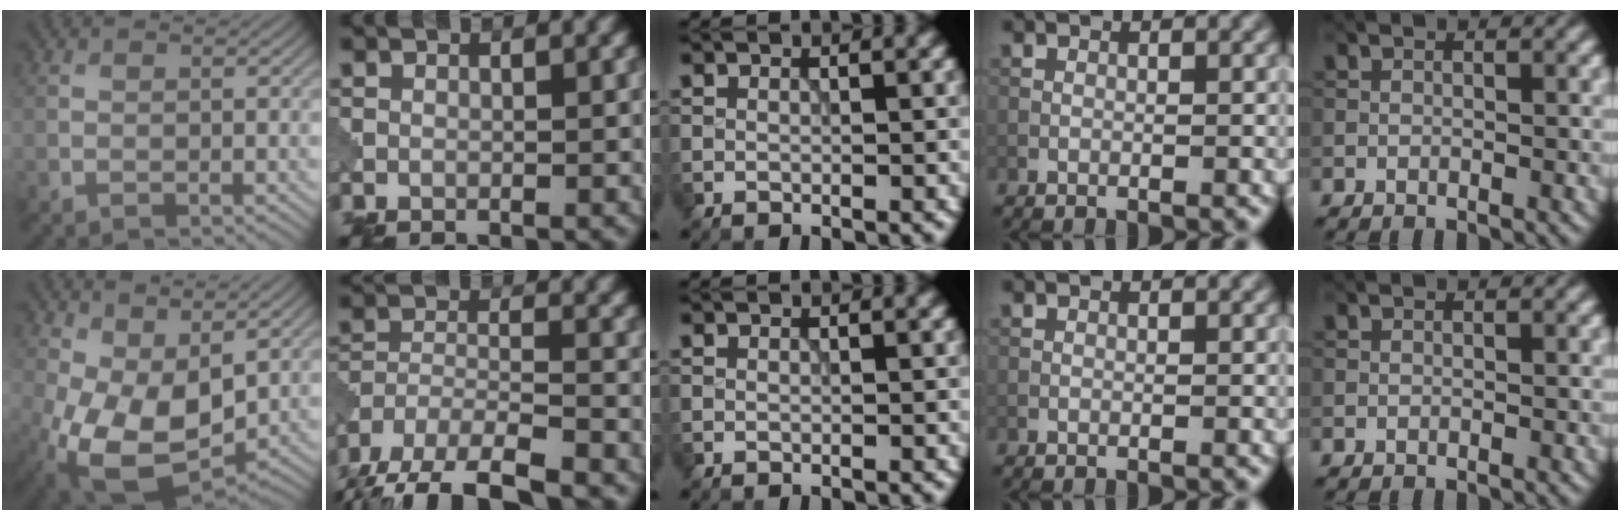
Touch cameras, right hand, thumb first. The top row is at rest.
{"thumb": {"total": 12.3, "force": [-1.1, 7.1, 9.9], "torque": [-0.222, -0.023, -0.011]}, "index": {"total": 11.7, "force": [-9.5, 4.3, 5.4], "torque": [-0.100, -0.018, -0.151]}}